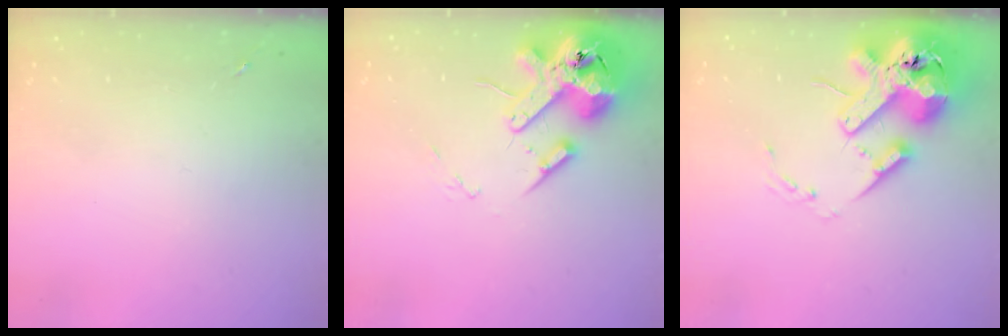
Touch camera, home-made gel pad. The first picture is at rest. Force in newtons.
{"total": 15.8, "press": 15.5, "slide": 2.8}
{"total": 18.6, "press": 18.4, "slide": 3.2}